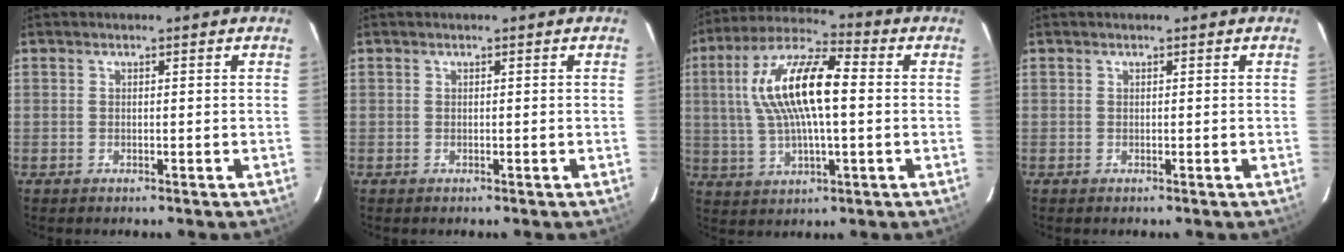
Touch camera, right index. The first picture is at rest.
{"total": 0.0}
{"total": 15.9, "force": [1.8, 5.1, 15.0], "torque": [-0.291, 0.021, 0.028]}
{"total": 0.0}